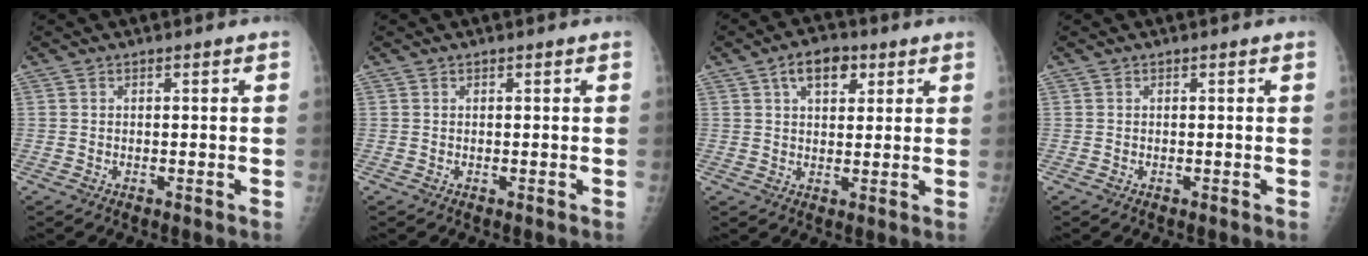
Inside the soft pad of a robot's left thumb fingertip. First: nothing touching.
{"total": 0.0}
{"total": 7.0, "force": [3.2, 4.1, 4.6], "torque": [-0.049, -0.003, 0.048]}
{"total": 0.0}